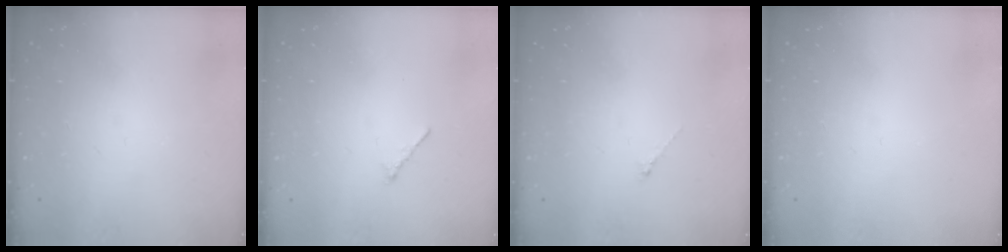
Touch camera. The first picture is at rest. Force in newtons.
{"total": 0.8, "press": 0.7, "slide": 0.4}
{"total": 0.6, "press": 0.5, "slide": 0.3}
{"total": 0.0}